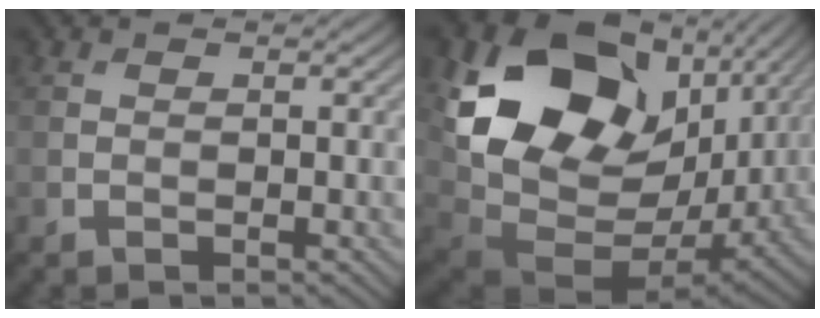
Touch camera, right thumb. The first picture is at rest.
{"total": 19.4, "force": [4.8, 14.0, 12.5], "torque": [-0.269, -0.032, 0.124]}